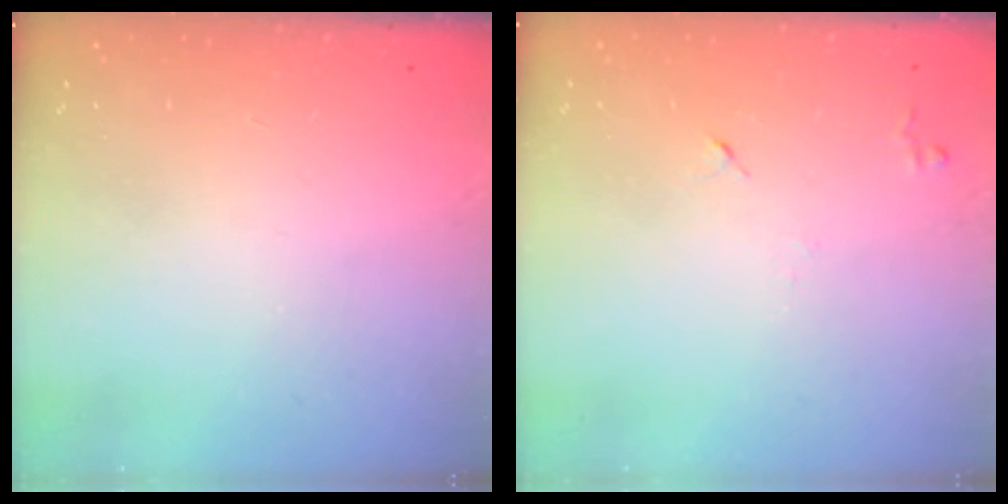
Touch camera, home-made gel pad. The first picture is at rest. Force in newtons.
{"total": 5.6, "press": 5.5, "slide": 0.9}